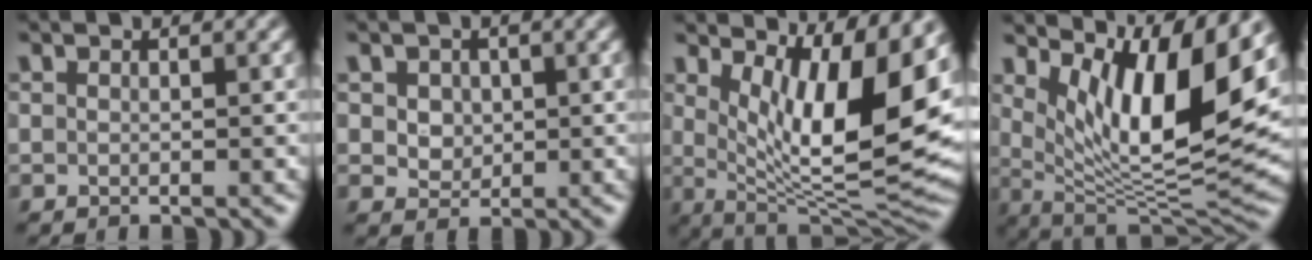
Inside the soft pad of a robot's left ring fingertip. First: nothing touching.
{"total": 3.1, "force": [1.1, 2.5, 1.5], "torque": [-0.035, 0.006, 0.023]}
{"total": 12.4, "force": [4.0, 3.9, 11.1], "torque": [-0.151, -0.020, 0.074]}
{"total": 10.8, "force": [4.8, 3.1, 9.2], "torque": [-0.151, -0.015, 0.093]}